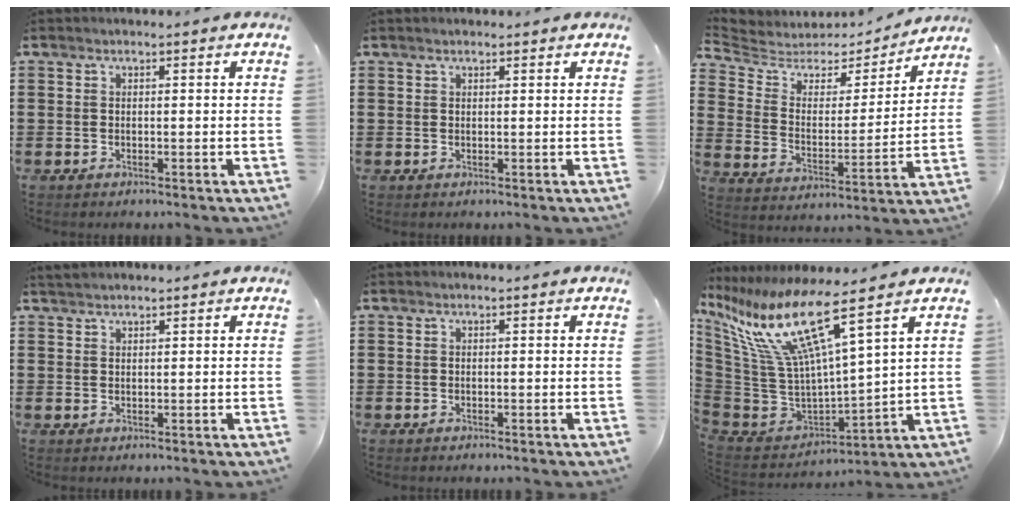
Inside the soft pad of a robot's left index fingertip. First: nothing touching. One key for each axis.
{"total": 0.7, "fx": 0.6, "fy": 0.2, "fz": 0.2, "tx": -0.005, "ty": 0.001, "tz": 0.012}
{"total": 4.6, "fx": 3.9, "fy": 2.3, "fz": 0.9, "tx": -0.051, "ty": -0.027, "tz": 0.060}
{"total": 1.4, "fx": 1.4, "fy": 0.2, "fz": 0.3, "tx": -0.009, "ty": 0.001, "tz": 0.027}
{"total": 0.0}
{"total": 14.2, "fx": 7.2, "fy": 3.2, "fz": 11.9, "tx": -0.269, "ty": -0.049, "tz": 0.110}